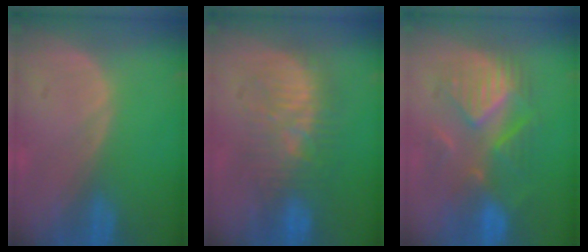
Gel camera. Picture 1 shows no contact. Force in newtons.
{"total": 9.3, "press": 9.1, "slide": 1.6}
{"total": 9.0, "press": 8.9, "slide": 0.9}